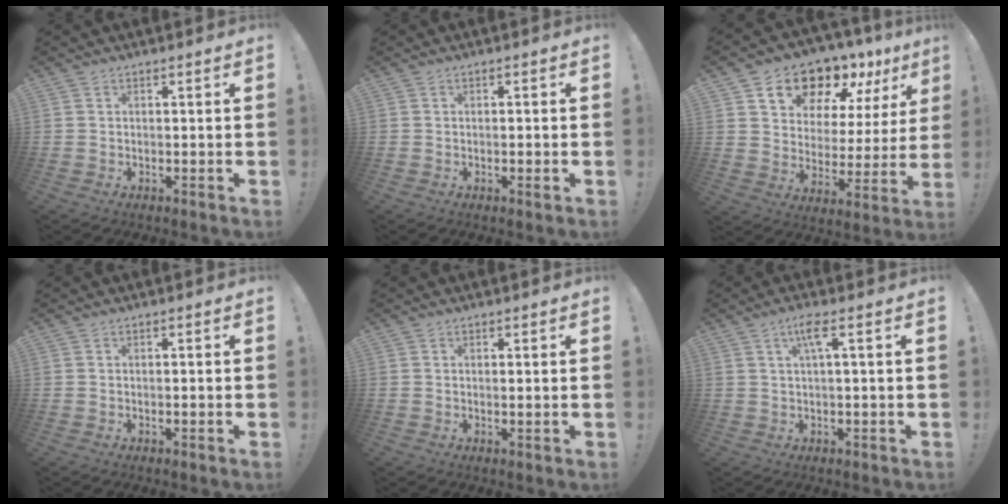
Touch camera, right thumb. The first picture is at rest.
{"total": 1.5, "force": [-0.4, 0.0, 1.5], "torque": [-0.025, -0.002, -0.007]}
{"total": 16.0, "force": [12.5, 8.2, 5.6], "torque": [-0.081, -0.099, 0.226]}
{"total": 0.6, "force": [-0.5, -0.1, 0.3], "torque": [-0.014, 0.001, -0.007]}
{"total": 0.7, "force": [0.3, -0.1, 0.6], "torque": [-0.006, -0.003, 0.004]}
{"total": 4.8, "force": [1.4, 0.2, 4.5], "torque": [-0.084, 0.002, 0.017]}